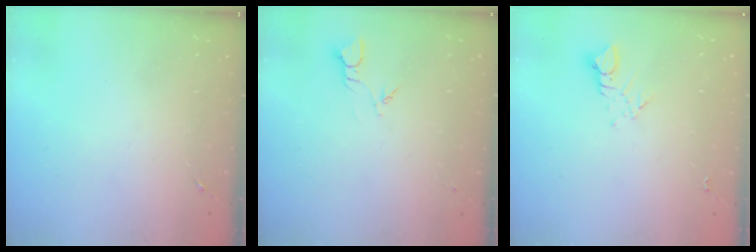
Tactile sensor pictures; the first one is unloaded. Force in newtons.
{"total": 2.7, "press": 2.7, "slide": 0.3}
{"total": 3.2, "press": 3.2, "slide": 0.2}